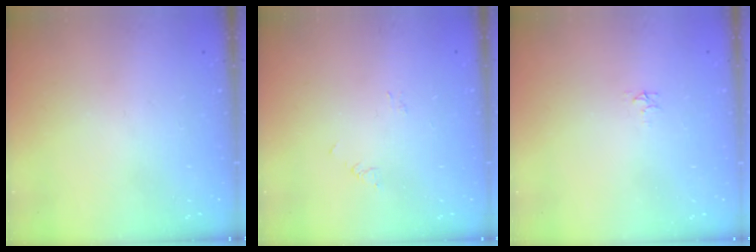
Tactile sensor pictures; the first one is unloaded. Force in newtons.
{"total": 2.9, "press": 2.9, "slide": 0.3}
{"total": 3.7, "press": 3.7, "slide": 0.4}